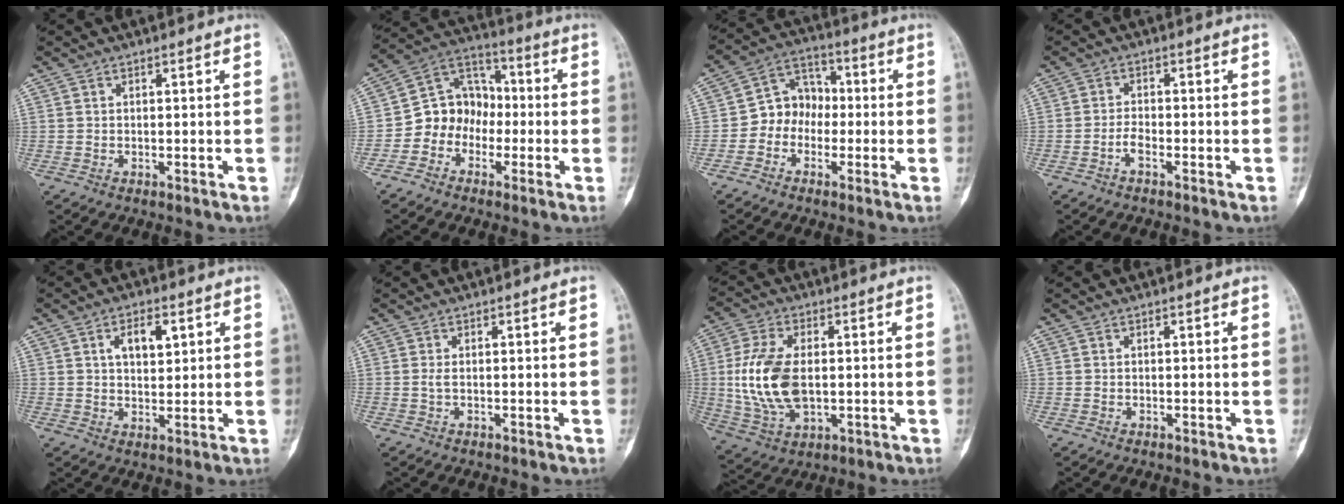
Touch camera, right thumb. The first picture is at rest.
{"total": 9.9, "force": [-2.9, 8.6, 4.0], "torque": [-0.030, 0.060, -0.067]}
{"total": 7.9, "force": [-1.7, 6.7, 3.9], "torque": [-0.029, 0.039, -0.049]}
{"total": 2.1, "force": [-1.3, 0.7, 1.5], "torque": [-0.029, 0.010, -0.028]}
{"total": 6.0, "force": [2.2, 3.2, 4.5], "torque": [-0.059, -0.007, 0.037]}
{"total": 0.7, "force": [0.0, 0.1, 0.7], "torque": [-0.019, -0.003, -0.001]}
{"total": 13.9, "force": [0.1, 7.8, 11.4], "torque": [-0.236, -0.004, 0.009]}
{"total": 0.0}